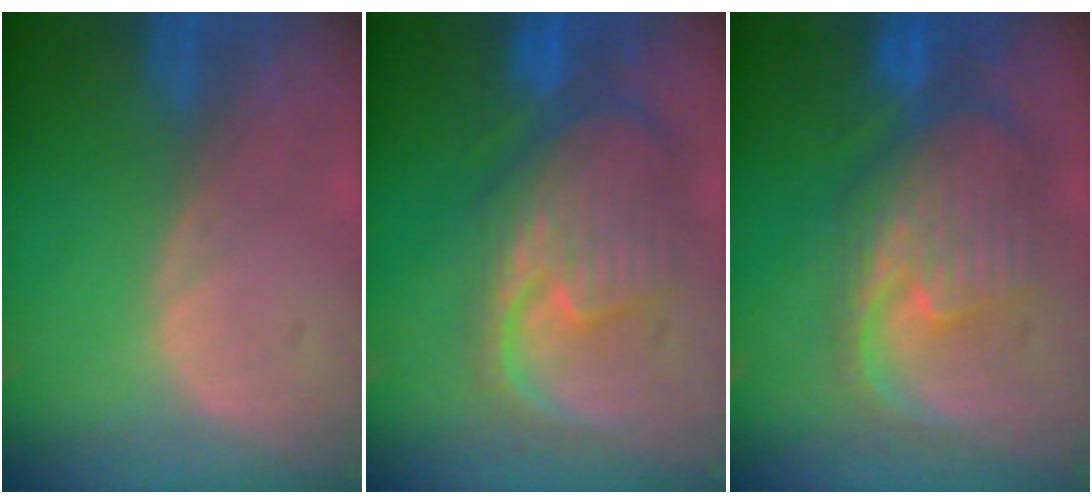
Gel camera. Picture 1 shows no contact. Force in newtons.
{"total": 11.9, "press": 10.4, "slide": 5.9}
{"total": 11.4, "press": 9.9, "slide": 5.7}